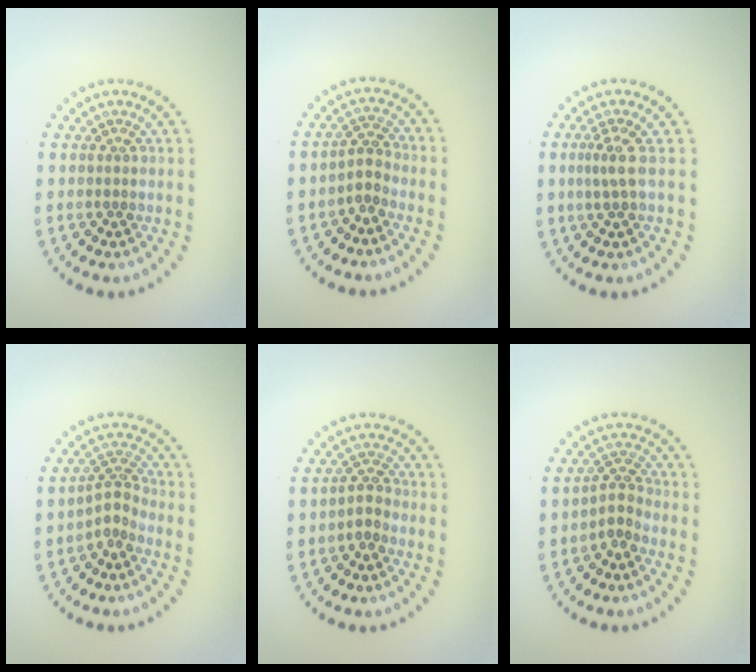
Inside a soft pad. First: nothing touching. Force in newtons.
{"total": 1.8, "press": 1.4, "slide": 1.1}
{"total": 1.9, "press": 1.3, "slide": 1.4}
{"total": 2.3, "press": 1.5, "slide": 1.7}
{"total": 1.8, "press": 1.5, "slide": 0.9}
{"total": 2.1, "press": 1.5, "slide": 1.4}